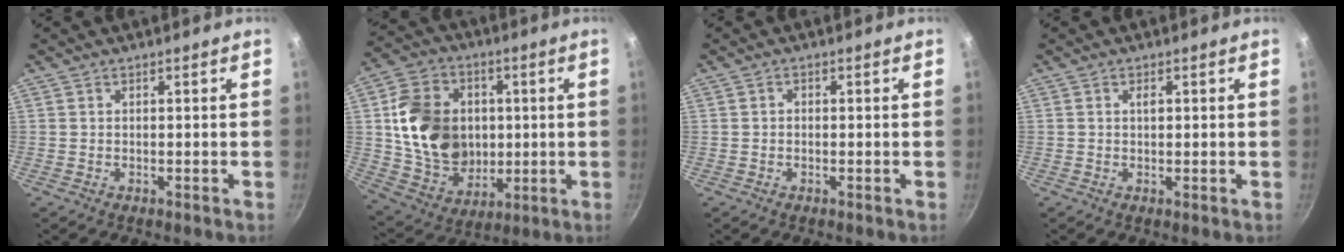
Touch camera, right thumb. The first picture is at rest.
{"total": 19.3, "force": [1.9, 15.5, 11.5], "torque": [-0.173, 0.005, 0.045]}
{"total": 0.8, "force": [-0.2, 0.7, 0.4], "torque": [-0.007, 0.005, -0.003]}
{"total": 1.3, "force": [0.3, 0.7, 1.1], "torque": [-0.014, -0.002, 0.003]}